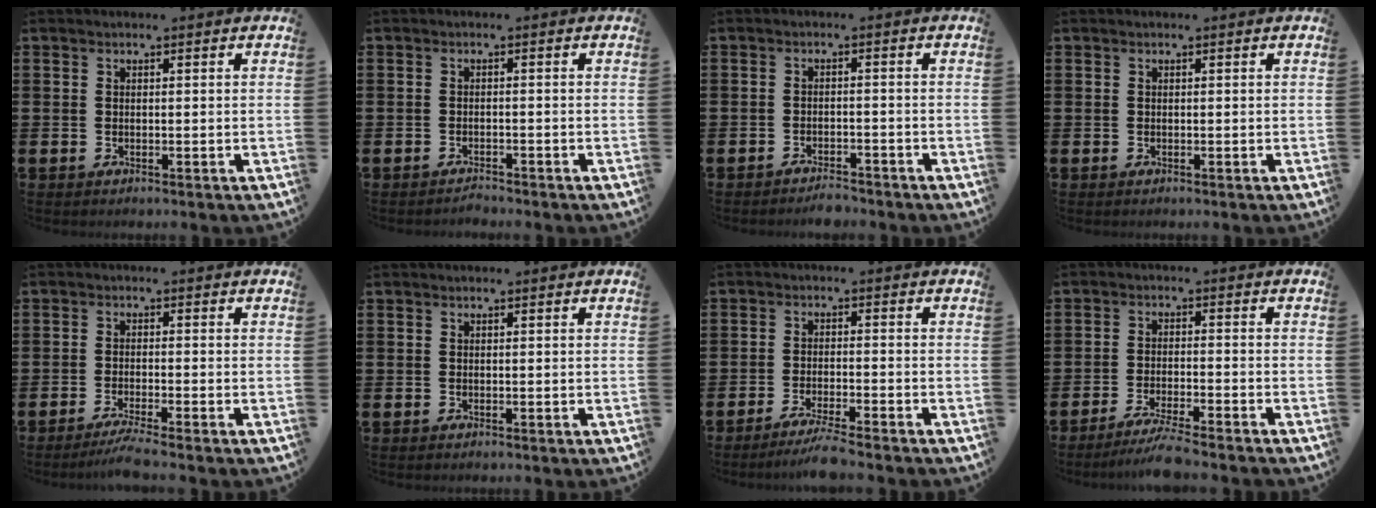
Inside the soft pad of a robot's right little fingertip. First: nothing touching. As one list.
[{"total": 1.0, "force": [-1.0, 0.0, 0.0], "torque": [-0.004, 0.000, -0.021]}, {"total": 1.9, "force": [-1.9, 0.2, 0.1], "torque": [-0.008, 0.003, -0.040]}, {"total": 0.0}, {"total": 2.8, "force": [-2.1, 0.0, 1.9], "torque": [-0.030, -0.002, -0.038]}, {"total": 0.0}, {"total": 3.9, "force": [-3.2, -0.2, 2.1], "torque": [-0.033, -0.005, -0.059]}, {"total": 4.3, "force": [-3.6, -0.2, 2.2], "torque": [-0.035, -0.008, -0.067]}]